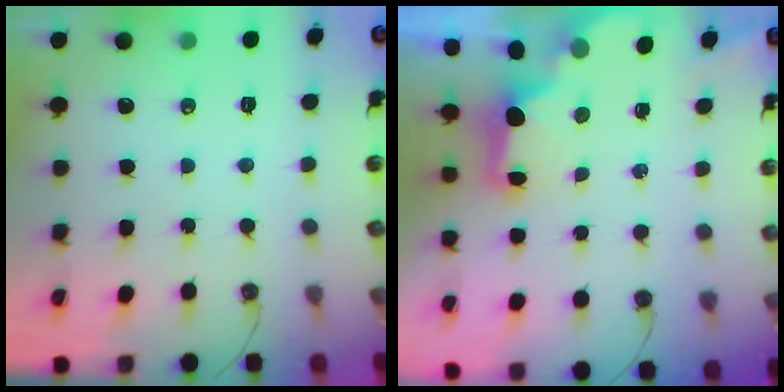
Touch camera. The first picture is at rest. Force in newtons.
{"total": 2.2, "press": 2.0, "slide": 0.8}